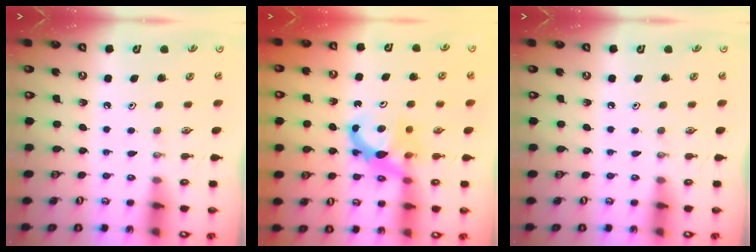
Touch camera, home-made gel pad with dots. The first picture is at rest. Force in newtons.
{"total": 6.8, "press": 6.8, "slide": 0.3}
{"total": 0.0}